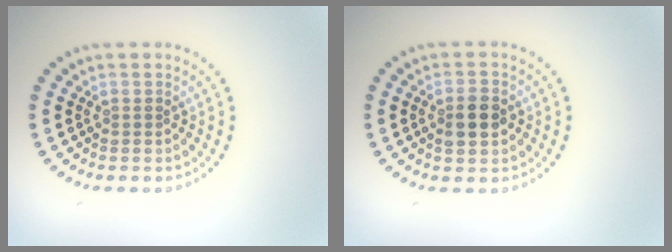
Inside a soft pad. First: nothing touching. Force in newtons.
{"total": 2.8, "press": 2.8, "slide": 0.0}